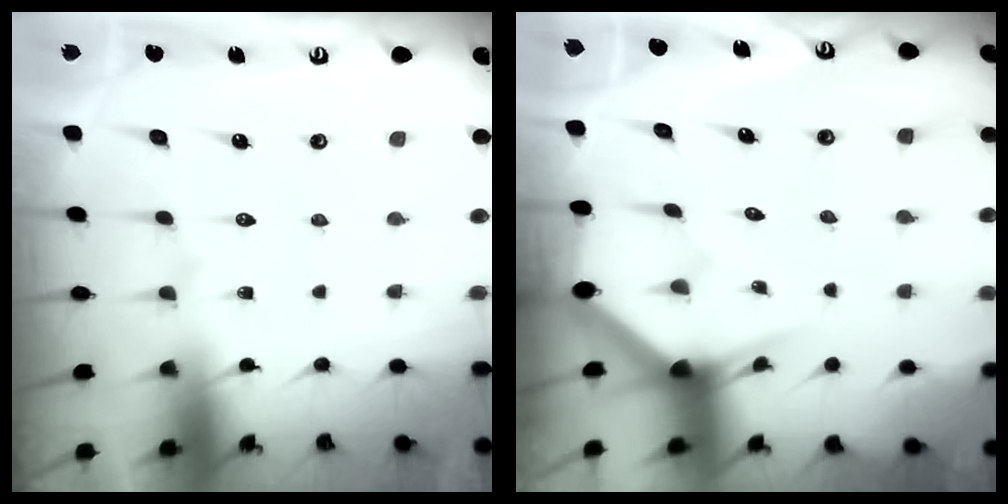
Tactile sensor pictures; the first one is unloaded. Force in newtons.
{"total": 2.7, "press": 2.7, "slide": 0.0}